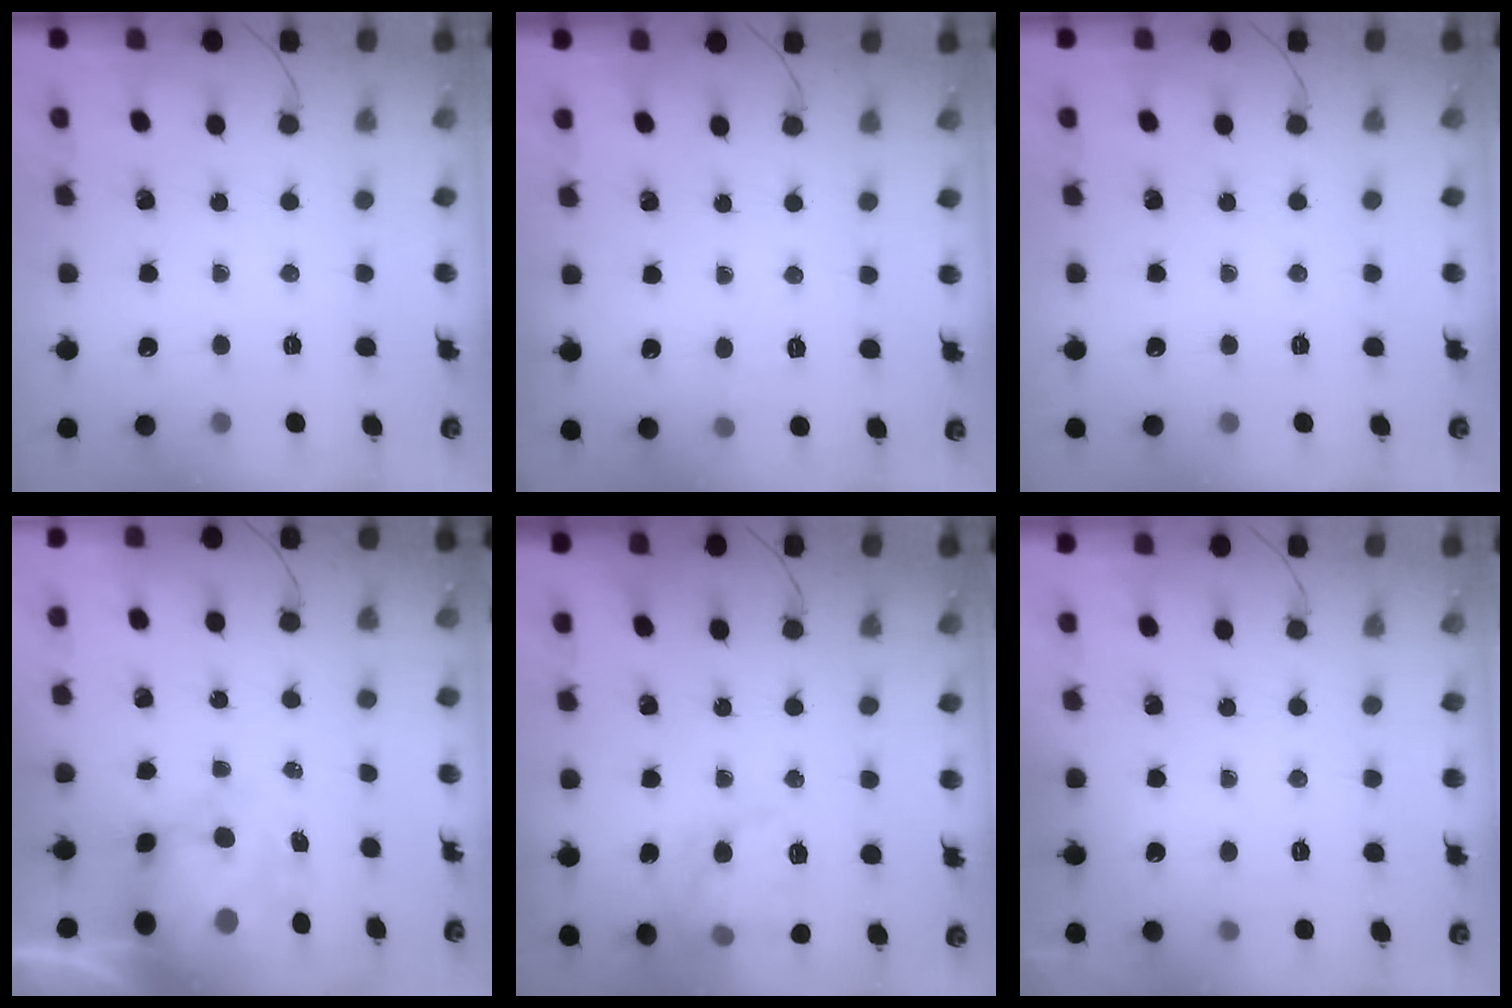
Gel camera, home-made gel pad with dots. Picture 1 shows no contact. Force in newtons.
{"total": 5.6, "press": 5.3, "slide": 1.8}
{"total": 0.0}
{"total": 9.3, "press": 9.1, "slide": 2.0}
{"total": 14.8, "press": 14.8, "slide": 0.7}
{"total": 3.6, "press": 3.1, "slide": 1.7}